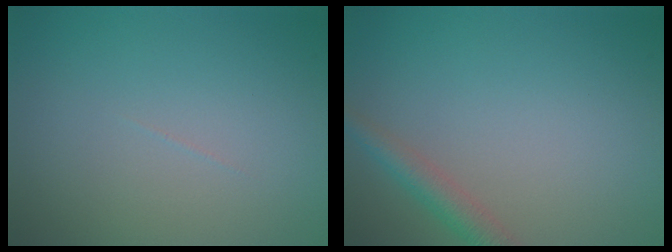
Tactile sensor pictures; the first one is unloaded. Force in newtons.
{"total": 2.4, "press": 2.4, "slide": 0.1}